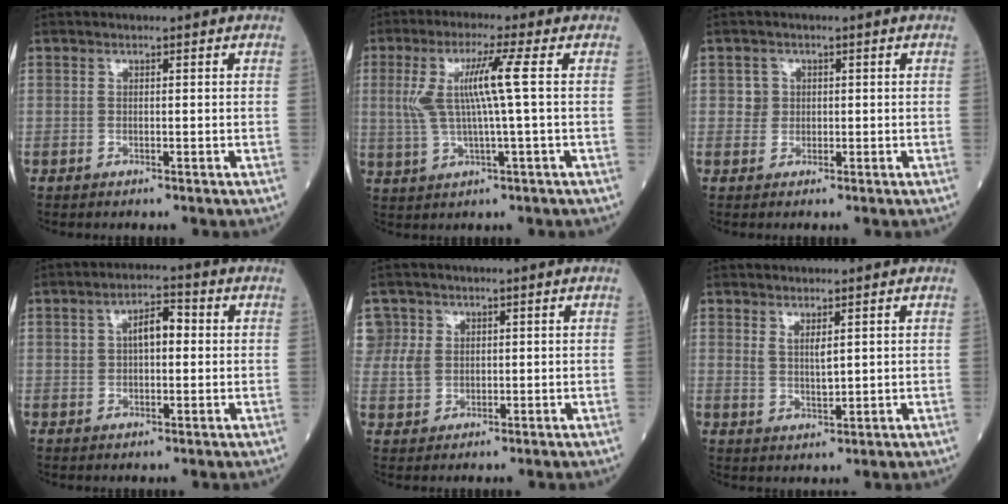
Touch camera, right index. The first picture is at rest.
{"total": 7.8, "force": [1.2, -0.6, 7.6], "torque": [-0.167, 0.008, 0.029]}
{"total": 1.5, "force": [0.1, 1.5, -0.1], "torque": [0.011, 0.004, -0.003]}
{"total": 5.1, "force": [0.9, 2.4, 4.4], "torque": [-0.074, 0.019, 0.014]}
{"total": 4.7, "force": [1.6, 4.4, 0.2], "torque": [0.004, 0.015, 0.036]}
{"total": 2.6, "force": [1.4, 0.6, 2.1], "torque": [-0.042, -0.010, 0.032]}